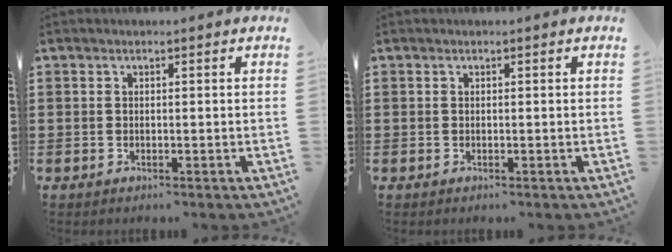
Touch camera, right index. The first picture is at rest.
{"total": 0.0}